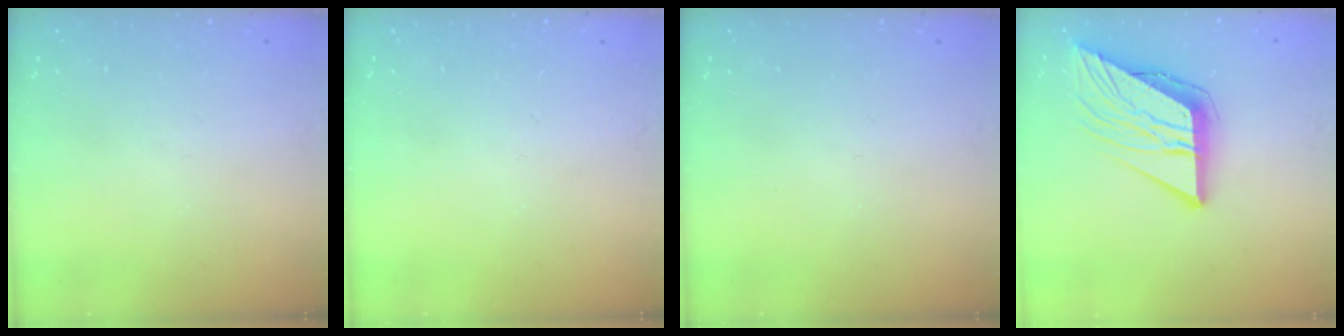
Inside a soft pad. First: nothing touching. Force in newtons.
{"total": 0.0}
{"total": 0.0}
{"total": 13.7, "press": 13.6, "slide": 1.6}